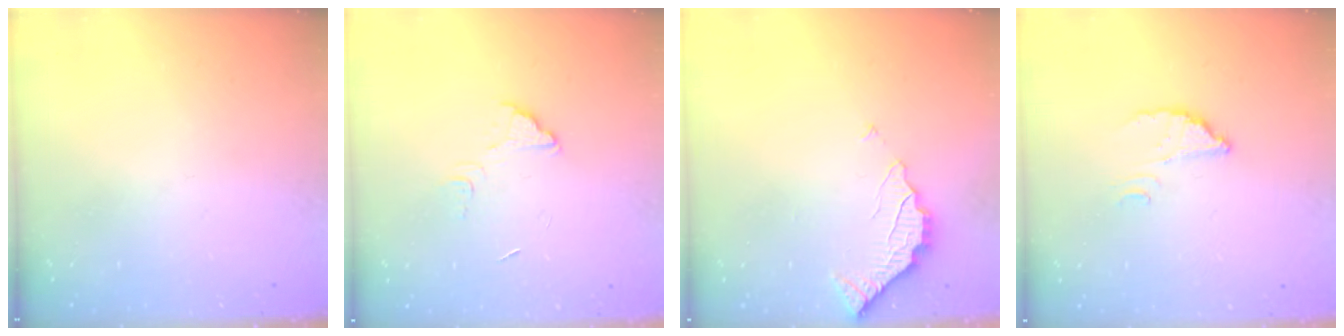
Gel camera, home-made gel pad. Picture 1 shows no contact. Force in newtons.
{"total": 5.4, "press": 5.4, "slide": 0.4}
{"total": 2.3, "press": 2.3, "slide": 0.2}
{"total": 2.8, "press": 2.8, "slide": 0.1}